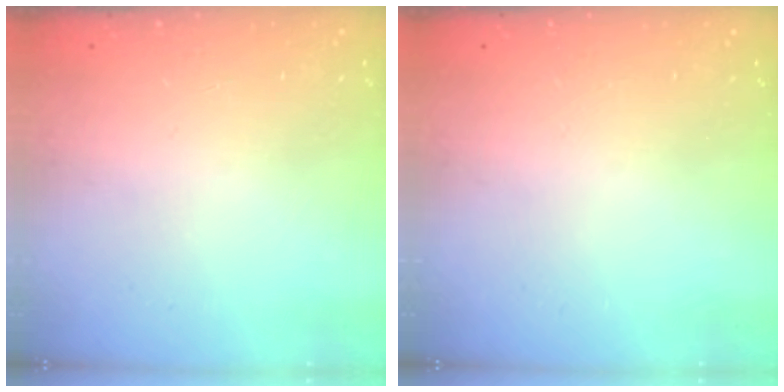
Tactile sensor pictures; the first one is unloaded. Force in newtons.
{"total": 0.0}